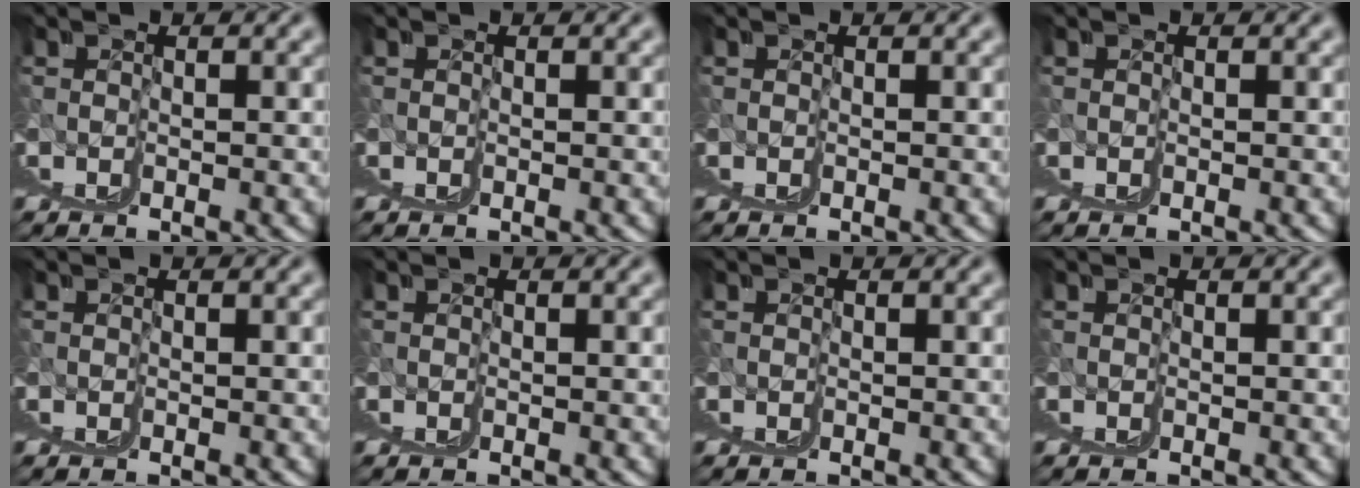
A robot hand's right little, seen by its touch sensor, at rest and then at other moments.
{"total": 0.0}
{"total": 0.0}
{"total": 0.5, "force": [0.1, -0.4, -0.4], "torque": [0.008, 0.002, 0.000]}
{"total": 0.0}
{"total": 0.0}
{"total": 0.0}
{"total": 0.0}